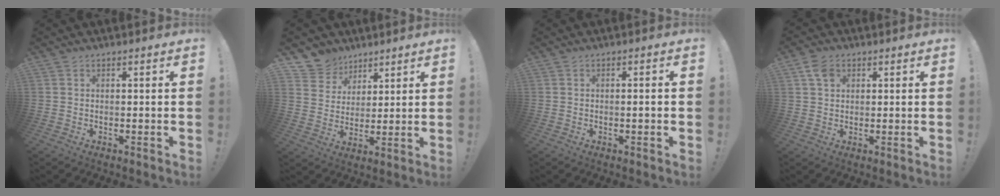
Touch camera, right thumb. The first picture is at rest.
{"total": 8.9, "force": [6.1, 6.4, 0.7], "torque": [-0.022, -0.049, 0.124]}
{"total": 1.7, "force": [-0.6, -0.1, 1.6], "torque": [-0.027, 0.002, -0.012]}
{"total": 4.6, "force": [2.1, 3.3, 2.4], "torque": [-0.038, -0.002, 0.040]}